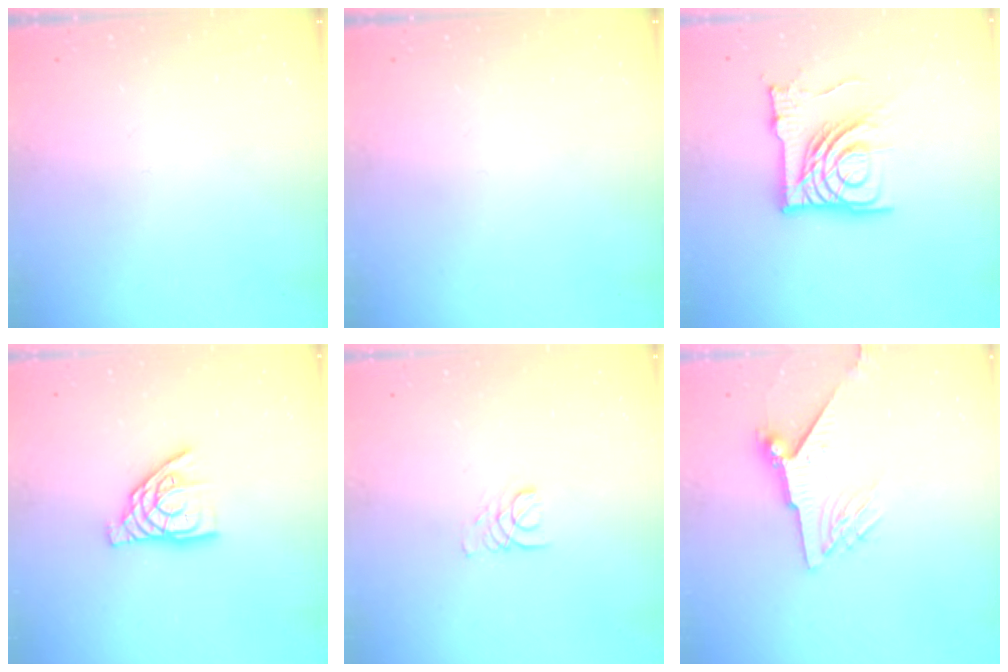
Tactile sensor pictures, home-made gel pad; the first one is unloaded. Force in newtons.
{"total": 0.0}
{"total": 15.9, "press": 15.9, "slide": 1.7}
{"total": 10.8, "press": 10.8, "slide": 0.8}
{"total": 1.6, "press": 1.6, "slide": 0.1}
{"total": 9.1, "press": 9.1, "slide": 1.0}